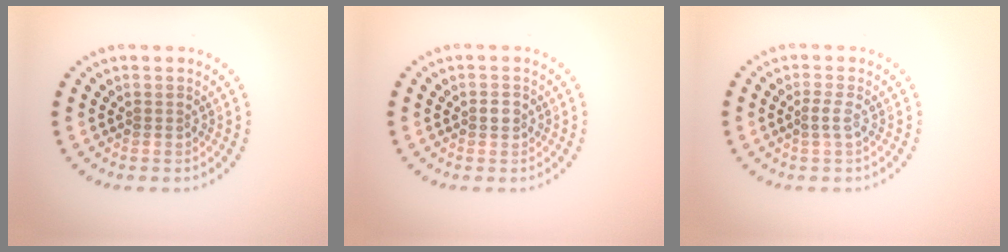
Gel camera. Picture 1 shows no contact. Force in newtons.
{"total": 0.9, "press": 0.8, "slide": 0.3}
{"total": 0.9, "press": 0.8, "slide": 0.5}